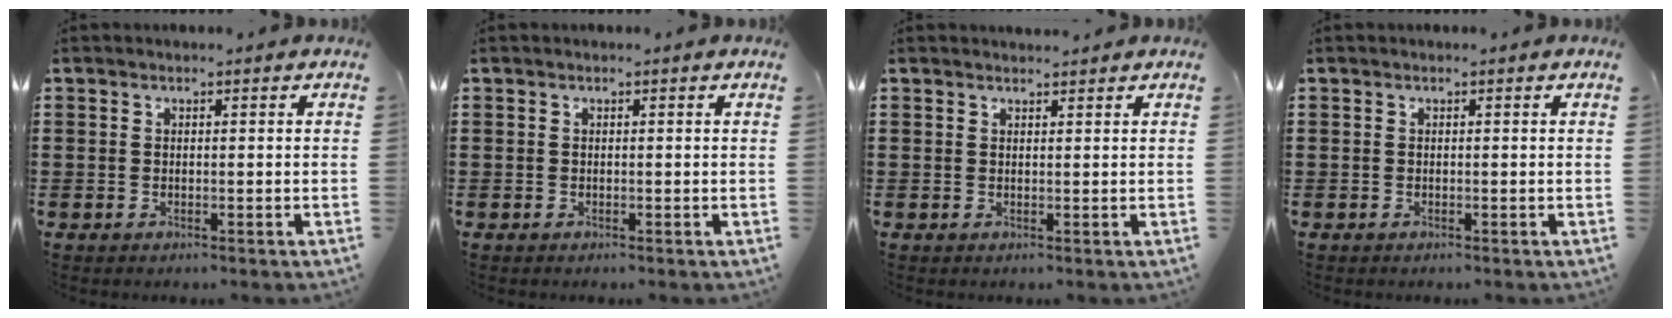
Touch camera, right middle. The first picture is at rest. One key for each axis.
{"total": 0.0}
{"total": 1.1, "fx": 1.1, "fy": 0.2, "fz": 0.0, "tx": 0.005, "ty": -0.004, "tz": 0.019}
{"total": 0.0}